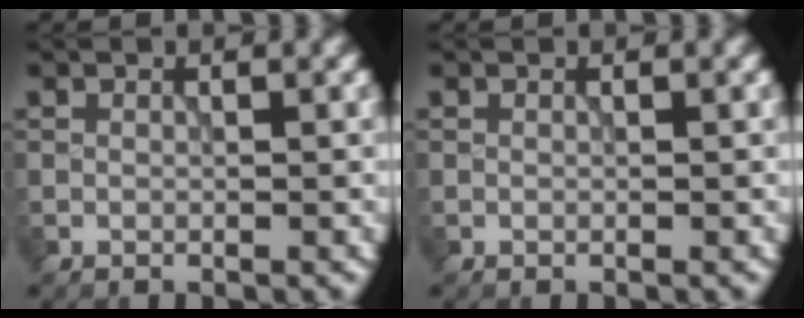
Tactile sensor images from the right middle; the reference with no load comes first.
{"total": 0.0}